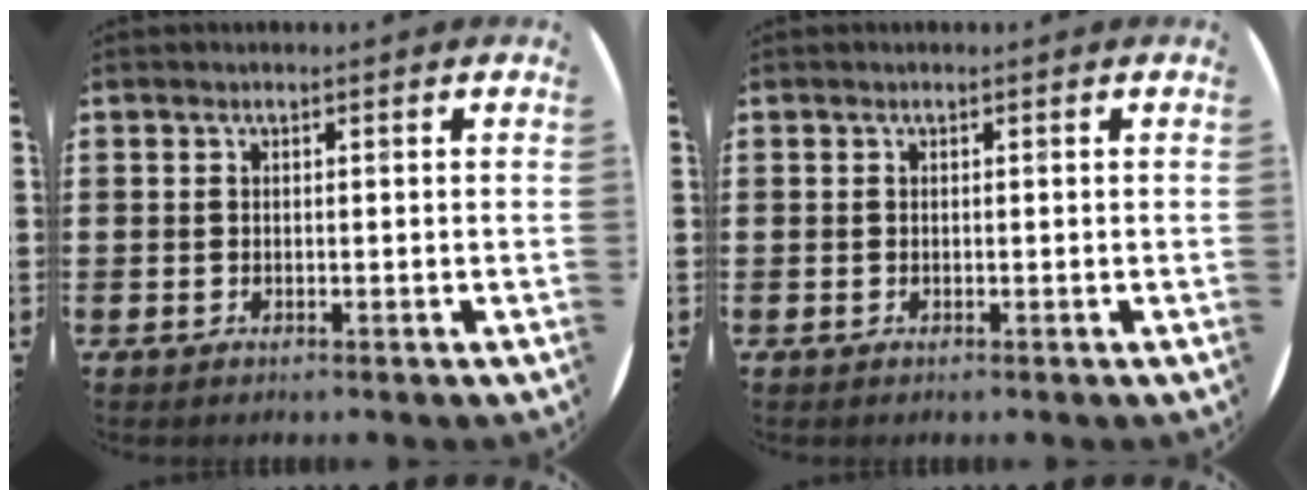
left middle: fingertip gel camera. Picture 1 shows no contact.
{"total": 0.0}